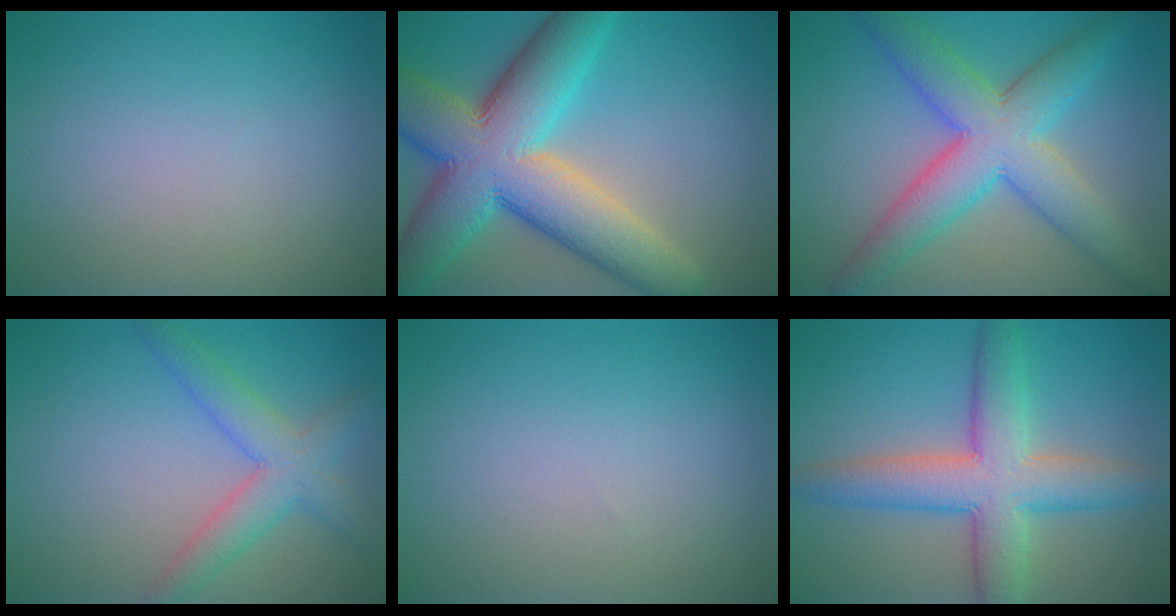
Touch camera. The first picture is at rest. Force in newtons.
{"total": 12.9, "press": 12.8, "slide": 0.7}
{"total": 8.2, "press": 8.2, "slide": 0.2}
{"total": 4.2, "press": 4.2, "slide": 0.2}
{"total": 0.0}
{"total": 7.3, "press": 7.3, "slide": 0.3}